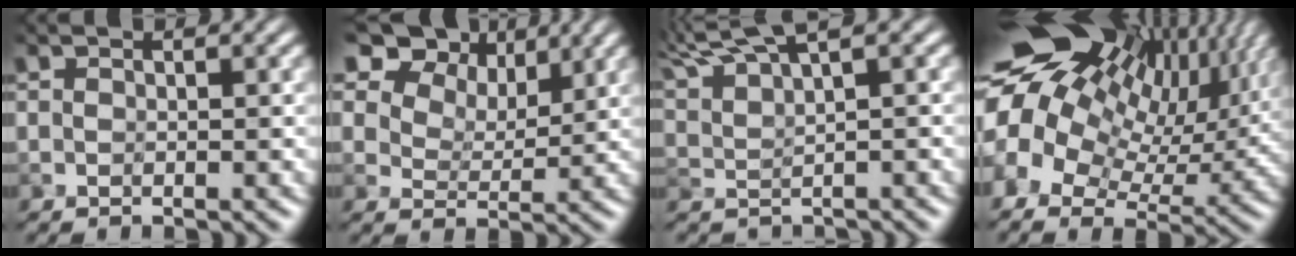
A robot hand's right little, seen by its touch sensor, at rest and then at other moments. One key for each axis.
{"total": 10.4, "fx": 6.6, "fy": 6.2, "fz": 5.0, "tx": -0.110, "ty": 0.000, "tz": 0.125}
{"total": 5.2, "fx": 4.3, "fy": 0.9, "fz": 2.8, "tx": -0.059, "ty": 0.010, "tz": 0.079}
{"total": 18.6, "fx": 6.0, "fy": 12.5, "fz": 12.4, "tx": -0.238, "ty": 0.030, "tz": 0.112}